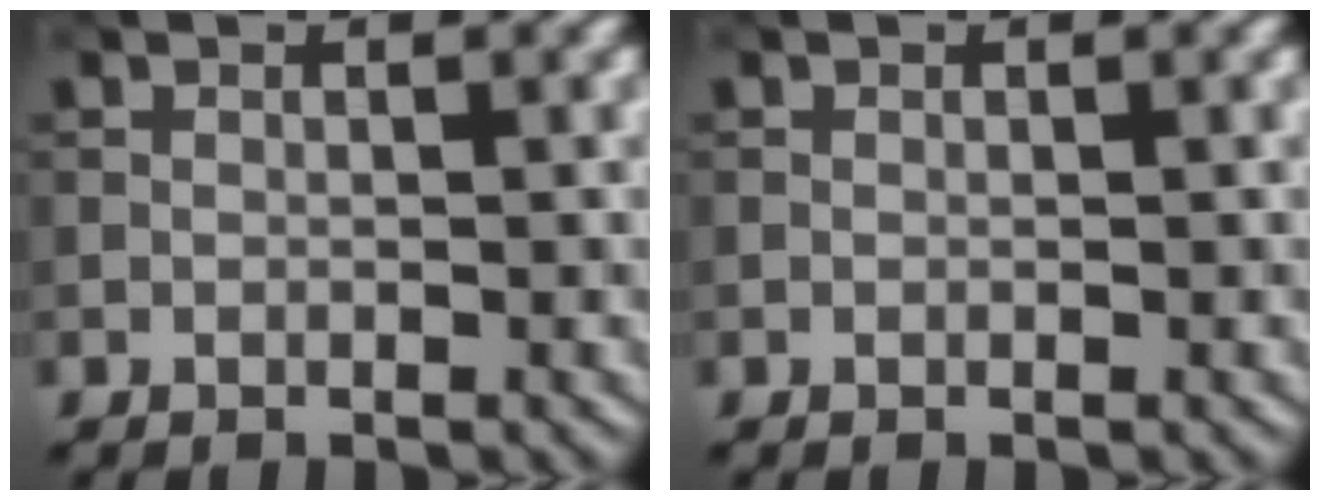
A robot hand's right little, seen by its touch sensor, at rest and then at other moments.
{"total": 0.0}